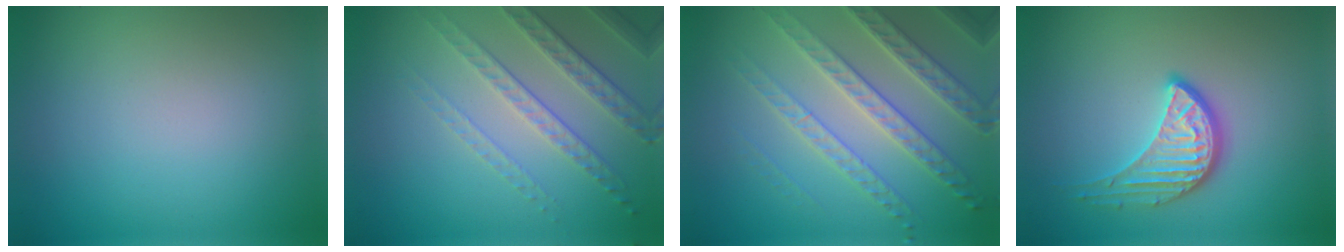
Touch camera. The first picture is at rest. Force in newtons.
{"total": 4.5, "press": 3.1, "slide": 3.3}
{"total": 6.0, "press": 4.6, "slide": 3.8}
{"total": 3.7, "press": 3.0, "slide": 2.2}